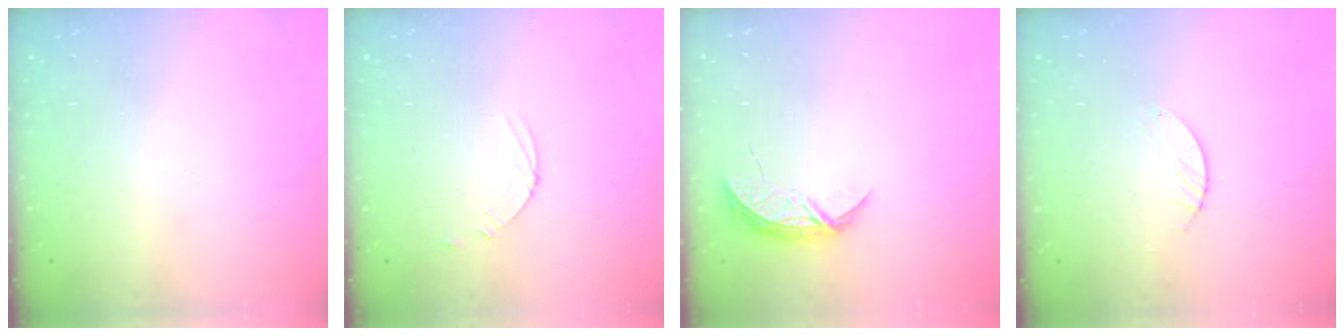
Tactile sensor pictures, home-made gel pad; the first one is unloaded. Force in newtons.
{"total": 3.6, "press": 3.5, "slide": 0.4}
{"total": 5.4, "press": 5.4, "slide": 0.5}
{"total": 0.9, "press": 0.8, "slide": 0.2}